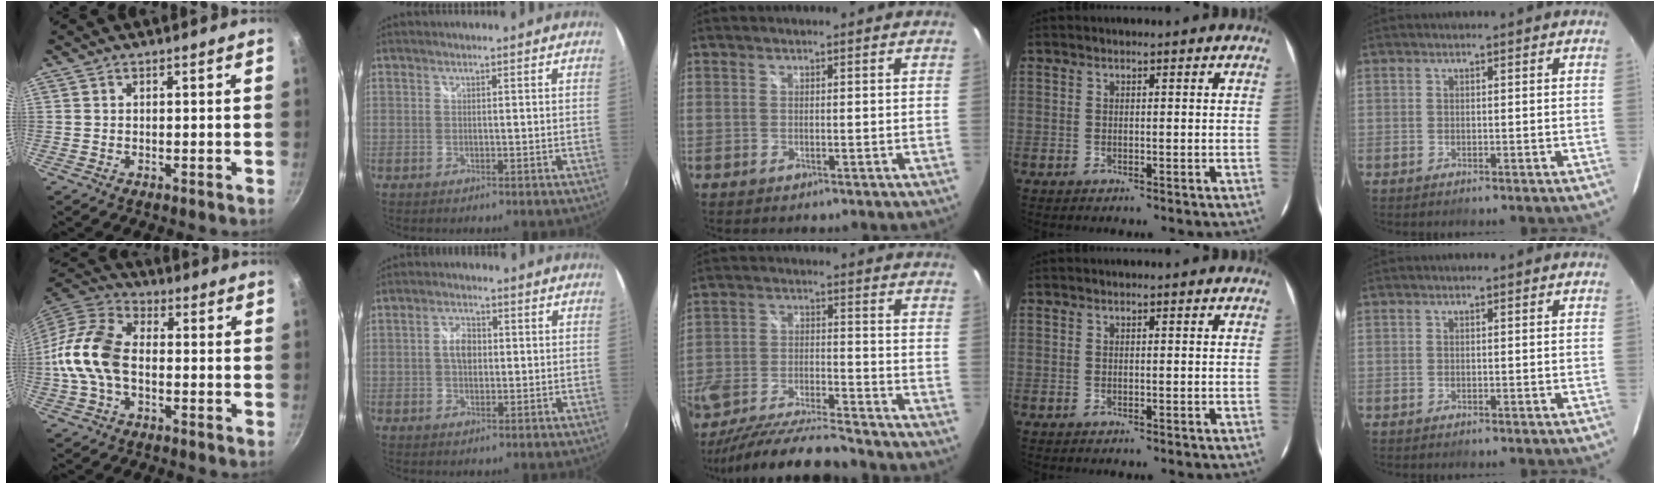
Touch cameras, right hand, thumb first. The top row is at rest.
{"thumb": {"total": 14.0, "force": [-1.8, 8.7, 10.8], "torque": [-0.199, 0.036, -0.053]}, "index": {"total": 4.0, "force": [0.3, 2.7, 3.0], "torque": [-0.055, 0.014, 0.006]}, "middle": {"total": 16.0, "force": [-13.8, 2.4, 7.8], "torque": [-0.160, -0.030, -0.238]}}